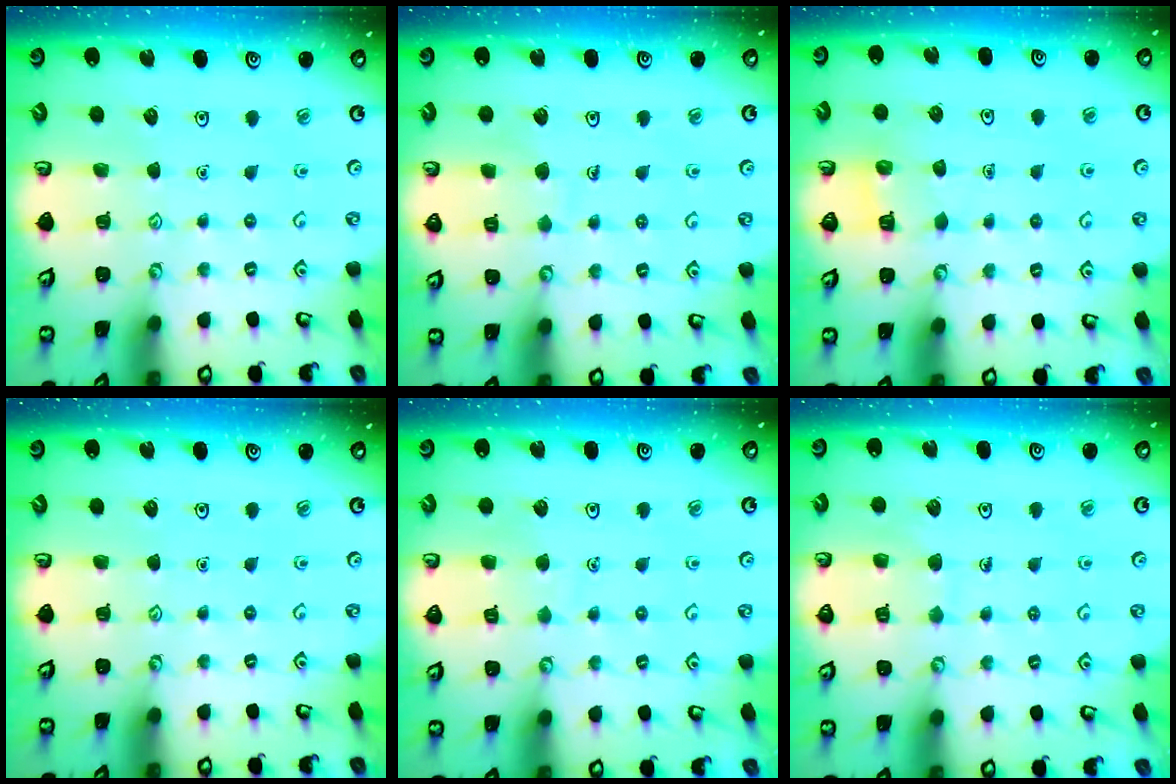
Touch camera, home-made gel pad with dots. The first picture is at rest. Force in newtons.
{"total": 4.4, "press": 4.4, "slide": 0.3}
{"total": 3.8, "press": 3.8, "slide": 0.3}
{"total": 0.0}
{"total": 4.7, "press": 4.6, "slide": 0.4}
{"total": 4.8, "press": 4.8, "slide": 0.3}